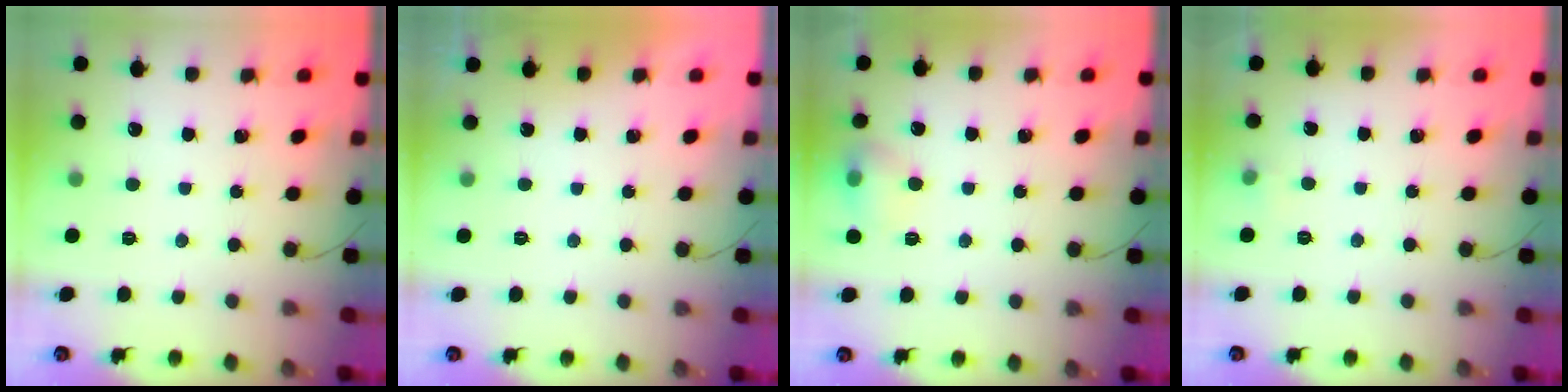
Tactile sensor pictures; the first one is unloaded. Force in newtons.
{"total": 0.0}
{"total": 8.2, "press": 8.0, "slide": 1.4}
{"total": 3.0, "press": 2.8, "slide": 1.1}